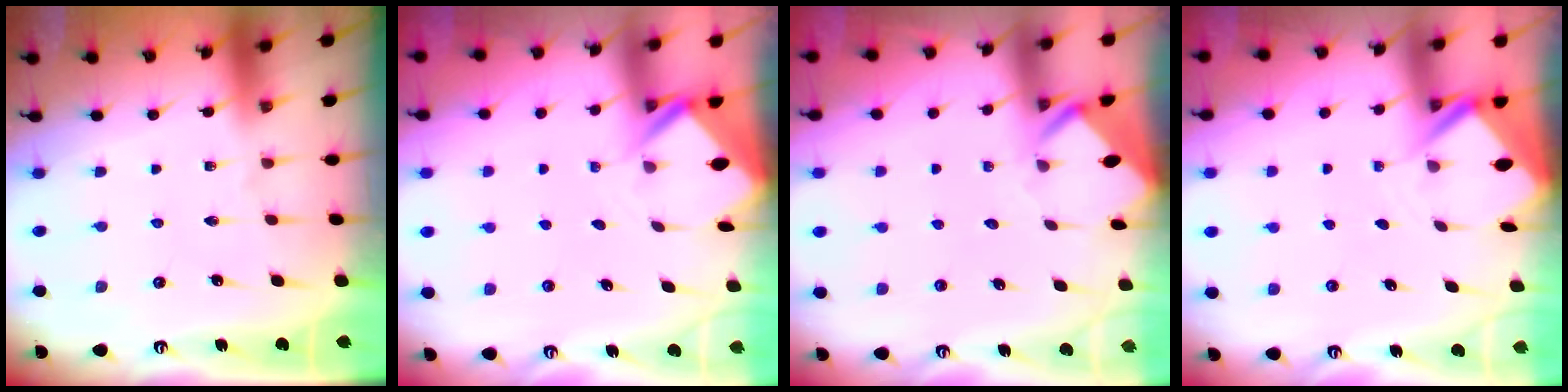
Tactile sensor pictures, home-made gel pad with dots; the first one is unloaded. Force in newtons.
{"total": 2.4, "press": 2.4, "slide": 0.1}
{"total": 3.6, "press": 3.6, "slide": 0.3}
{"total": 3.1, "press": 3.1, "slide": 0.3}